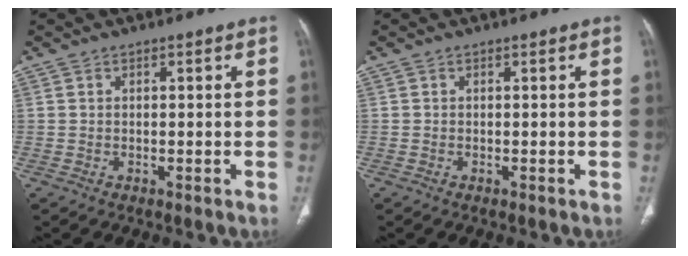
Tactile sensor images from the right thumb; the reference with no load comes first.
{"total": 0.0}